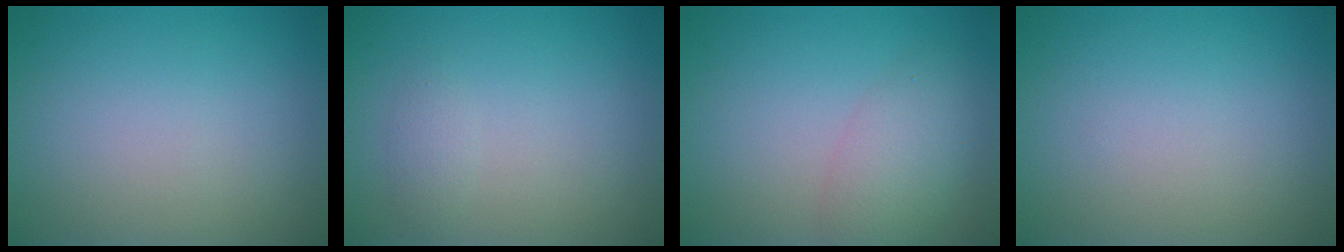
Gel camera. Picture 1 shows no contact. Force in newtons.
{"total": 0.9, "press": 0.9, "slide": 0.0}
{"total": 3.3, "press": 3.3, "slide": 0.2}
{"total": 0.0}